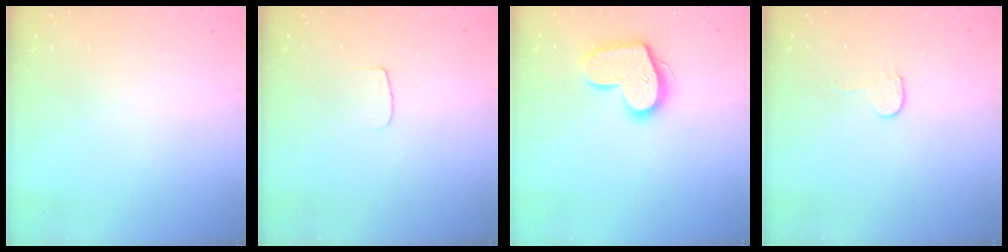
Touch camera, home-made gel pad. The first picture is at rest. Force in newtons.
{"total": 3.0, "press": 3.0, "slide": 0.3}
{"total": 14.8, "press": 14.8, "slide": 1.0}
{"total": 2.9, "press": 2.9, "slide": 0.3}